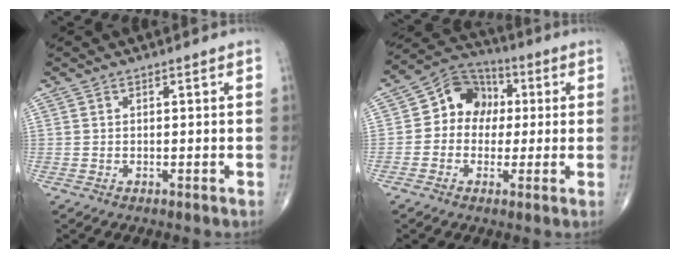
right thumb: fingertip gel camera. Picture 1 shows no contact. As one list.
[{"total": 10.4, "force": [0.8, 8.8, 5.6], "torque": [-0.053, 0.026, -0.002]}]